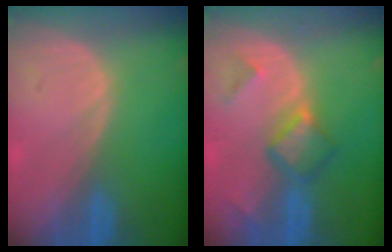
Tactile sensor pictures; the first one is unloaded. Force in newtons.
{"total": 5.3, "press": 5.0, "slide": 2.0}